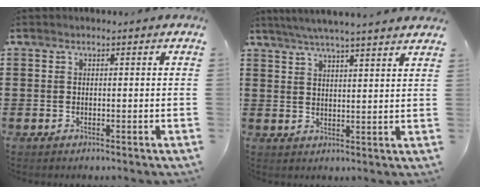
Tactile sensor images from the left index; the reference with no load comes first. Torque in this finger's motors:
{"motor_torque": [2.14, 0.00, 0.32, 0.05]}